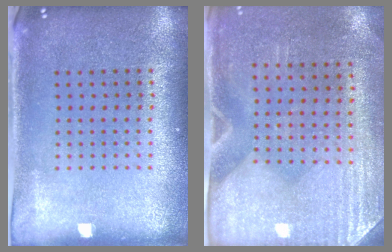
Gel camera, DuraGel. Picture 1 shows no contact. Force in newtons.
{"total": 2.9, "press": 2.5, "slide": 1.4}